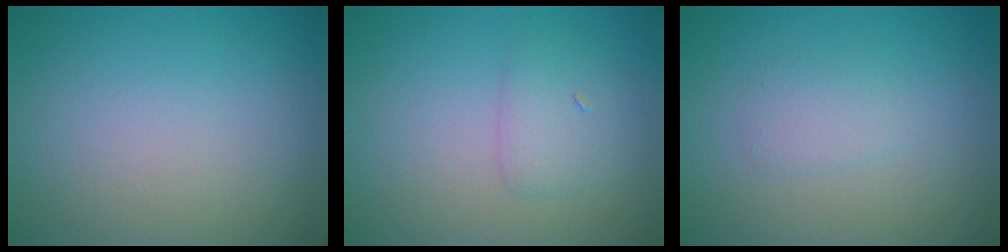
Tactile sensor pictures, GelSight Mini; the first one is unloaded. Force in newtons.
{"total": 1.7, "press": 1.7, "slide": 0.1}
{"total": 1.3, "press": 1.3, "slide": 0.0}